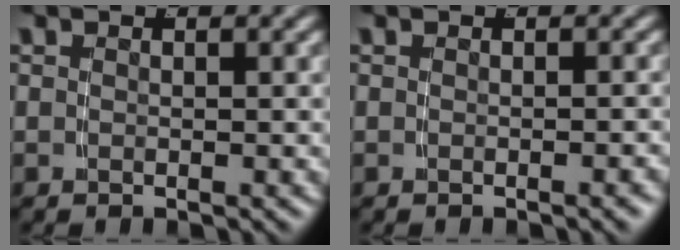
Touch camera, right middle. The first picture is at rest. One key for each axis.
{"total": 0.5, "fx": -0.4, "fy": -0.1, "fz": 0.3, "tx": -0.004, "ty": 0.007, "tz": -0.010}